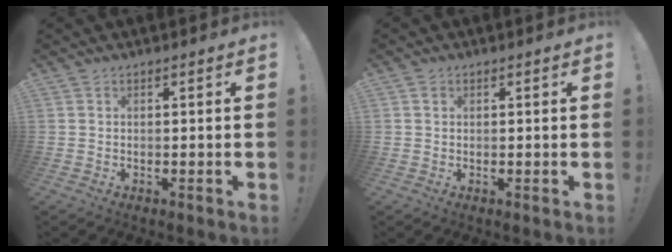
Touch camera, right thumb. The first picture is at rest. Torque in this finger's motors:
{"motor_torque": [-0.08, 0.04, 0.18, 0.02, 0.01]}